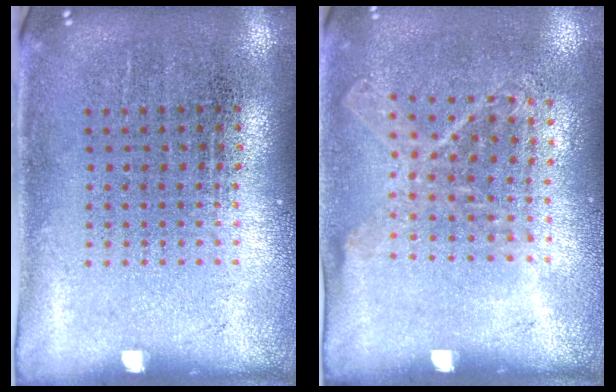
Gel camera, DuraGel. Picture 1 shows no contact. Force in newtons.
{"total": 1.1, "press": 1.0, "slide": 0.5}